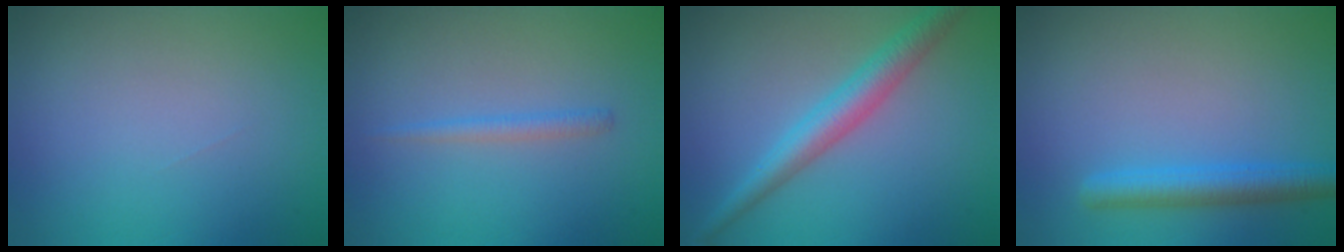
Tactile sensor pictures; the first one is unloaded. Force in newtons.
{"total": 1.1, "press": 1.1, "slide": 0.1}
{"total": 3.9, "press": 3.9, "slide": 0.1}
{"total": 3.2, "press": 3.2, "slide": 0.2}